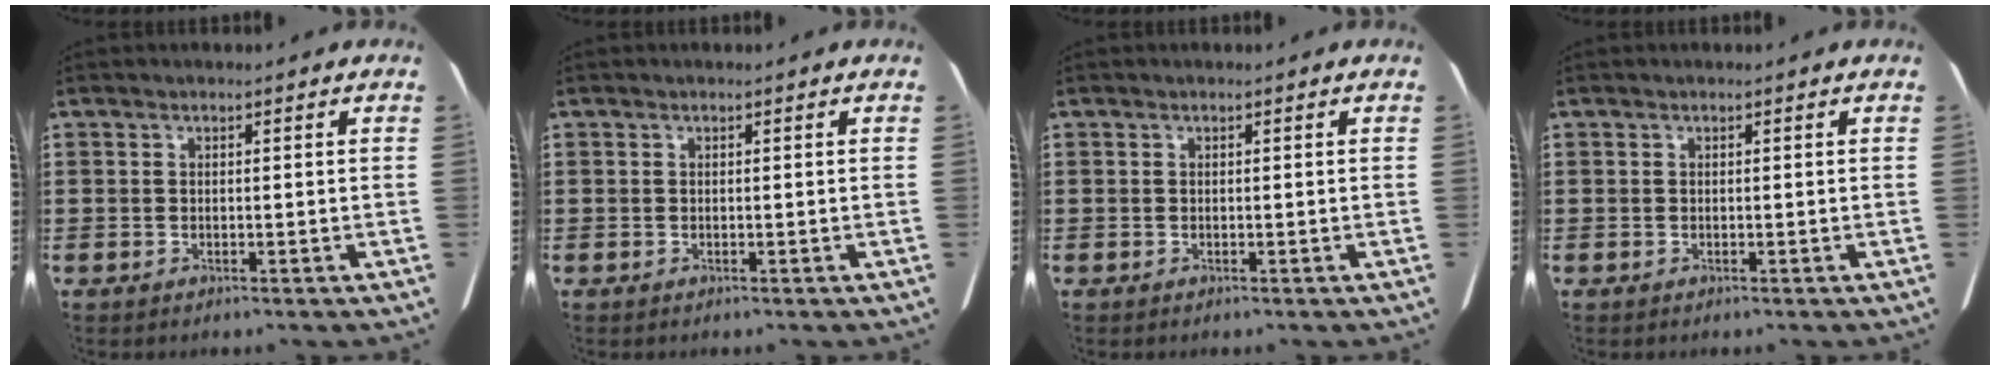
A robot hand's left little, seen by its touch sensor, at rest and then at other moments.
{"total": 0.0}
{"total": 0.0}
{"total": 0.0}